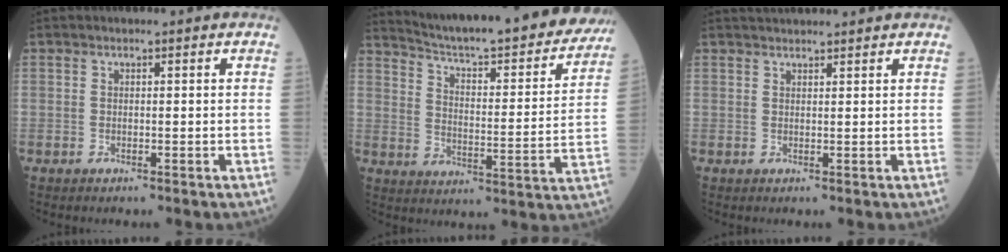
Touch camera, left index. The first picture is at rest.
{"total": 27.6, "force": [24.8, 3.3, 11.6], "torque": [-0.174, -0.059, 0.321]}
{"total": 4.0, "force": [3.8, 0.2, 1.1], "torque": [-0.015, 0.031, 0.058]}